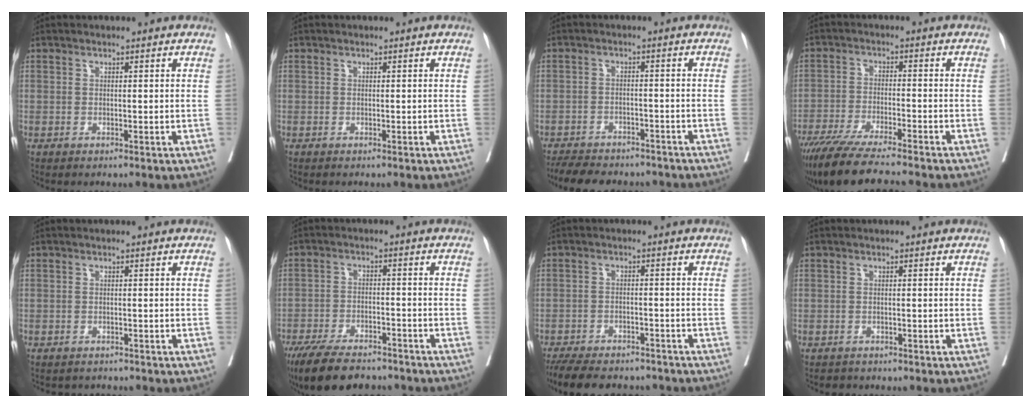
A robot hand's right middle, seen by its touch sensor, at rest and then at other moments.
{"total": 0.0}
{"total": 12.6, "force": [-11.1, 3.8, 4.4], "torque": [-0.089, -0.002, -0.150]}
{"total": 12.4, "force": [-10.6, 0.1, 6.6], "torque": [-0.100, -0.035, -0.172]}
{"total": 2.6, "force": [-2.4, 0.9, 0.2], "torque": [-0.009, -0.005, -0.035]}
{"total": 13.9, "force": [-11.6, 3.1, 7.0], "torque": [-0.127, -0.026, -0.183]}
{"total": 14.7, "force": [-12.8, 4.6, 5.8], "torque": [-0.130, -0.010, -0.178]}
{"total": 1.3, "force": [-1.2, 0.6, -0.2], "torque": [-0.006, -0.002, -0.021]}